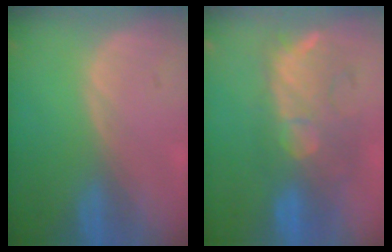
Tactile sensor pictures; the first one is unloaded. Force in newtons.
{"total": 9.8, "press": 9.5, "slide": 2.7}